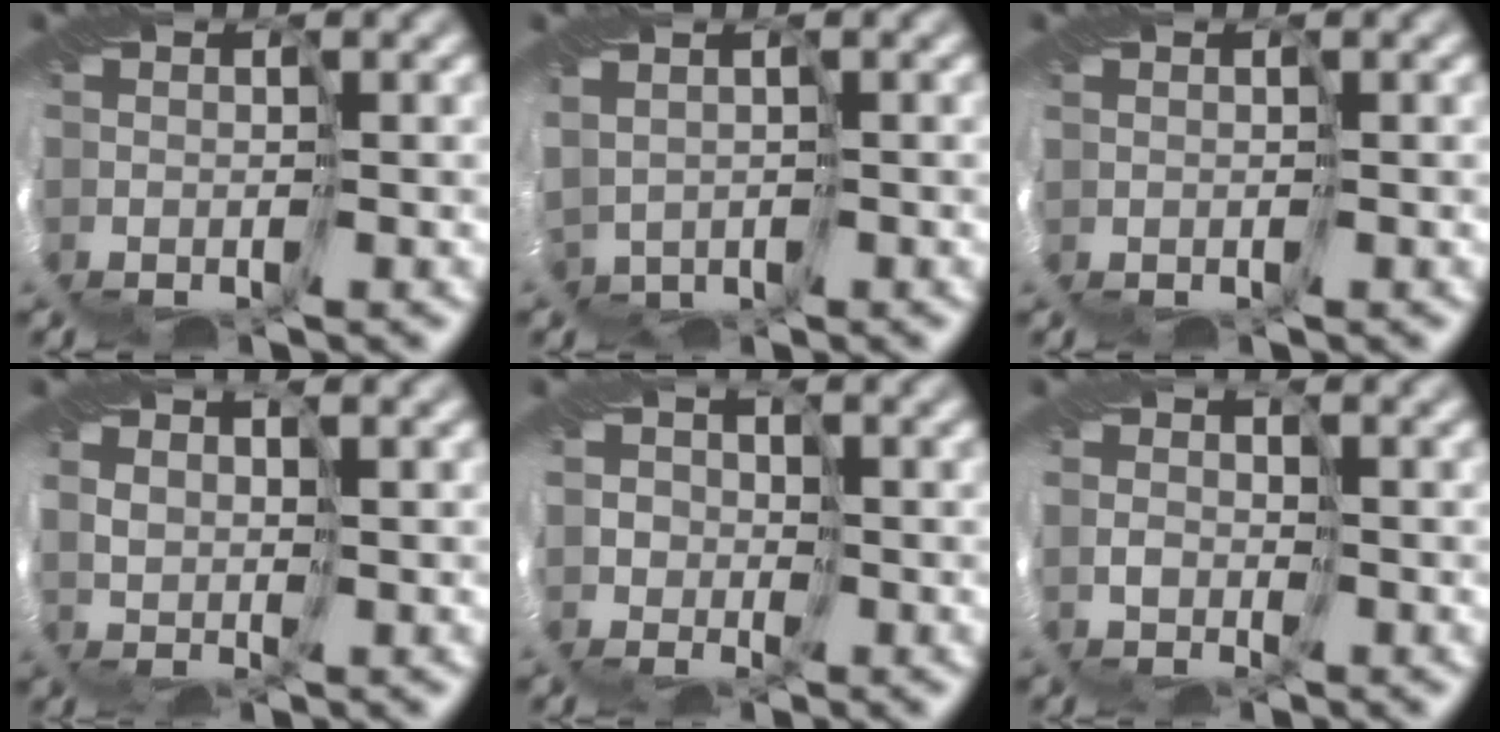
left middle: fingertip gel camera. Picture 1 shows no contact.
{"total": 1.6, "force": [1.4, 0.7, -0.1], "torque": [-0.014, 0.009, 0.035]}
{"total": 0.6, "force": [0.6, 0.1, -0.2], "torque": [0.010, 0.001, 0.013]}
{"total": 2.4, "force": [2.2, -0.4, -0.8], "torque": [-0.004, 0.012, 0.044]}
{"total": 2.3, "force": [1.4, 1.1, -1.4], "torque": [0.019, 0.013, 0.018]}
{"total": 1.7, "force": [0.8, -0.3, -1.4], "torque": [0.015, 0.004, 0.017]}